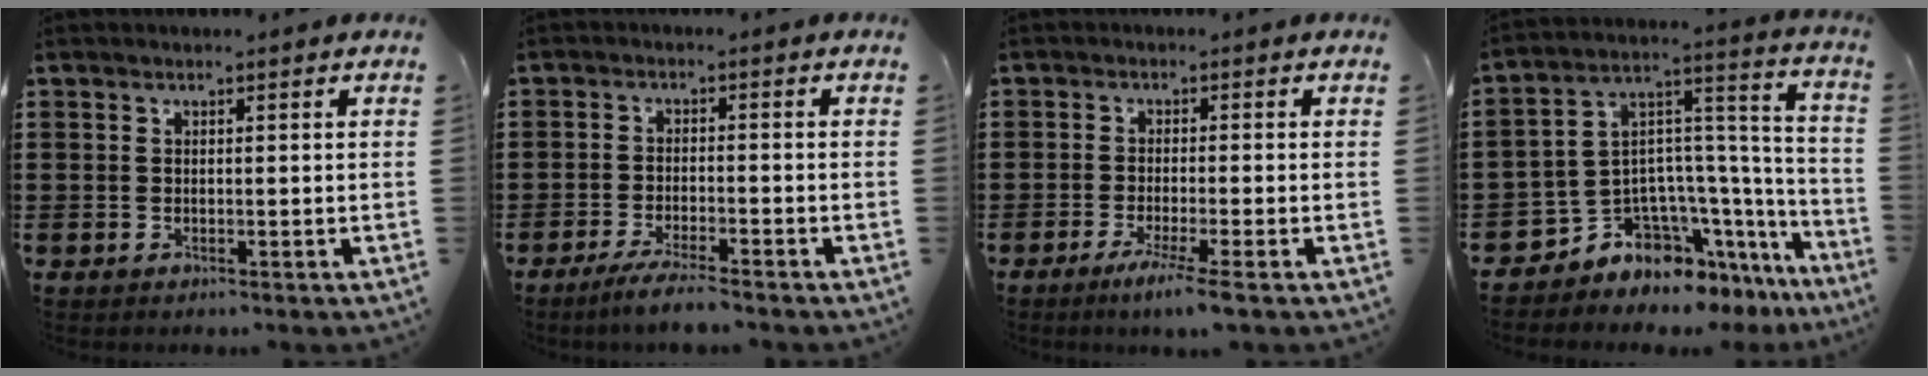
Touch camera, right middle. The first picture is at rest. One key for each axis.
{"total": 3.6, "fx": -3.2, "fy": -0.2, "fz": 1.7, "tx": -0.036, "ty": -0.008, "tz": -0.061}
{"total": 3.9, "fx": -2.5, "fy": -0.6, "fz": 2.9, "tx": -0.052, "ty": -0.016, "tz": -0.044}
{"total": 6.7, "fx": -5.7, "fy": 3.5, "fz": 0.6, "tx": -0.033, "ty": -0.013, "tz": -0.111}